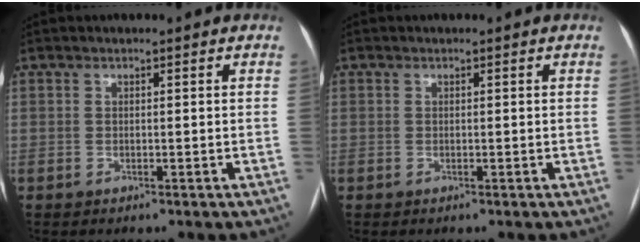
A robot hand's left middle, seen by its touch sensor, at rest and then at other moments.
{"total": 0.0}